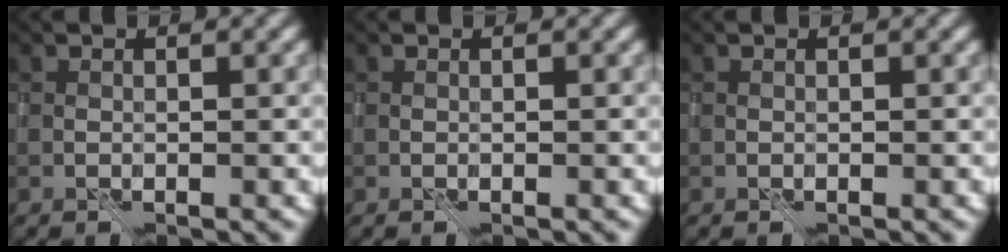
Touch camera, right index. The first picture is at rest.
{"total": 0.0}
{"total": 0.0}